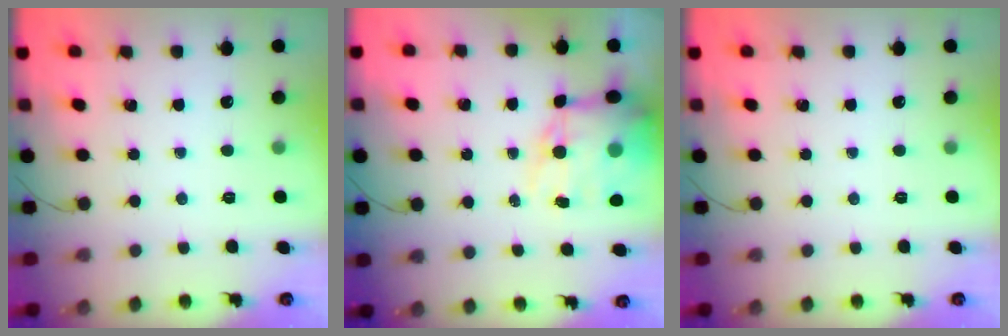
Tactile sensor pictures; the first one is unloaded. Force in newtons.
{"total": 14.0, "press": 13.6, "slide": 3.3}
{"total": 0.0}